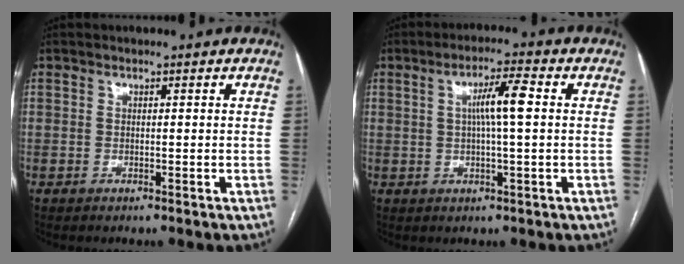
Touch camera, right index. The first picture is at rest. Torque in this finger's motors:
{"motor_torque": [0.85, 0.23, 0.32, 0.10]}